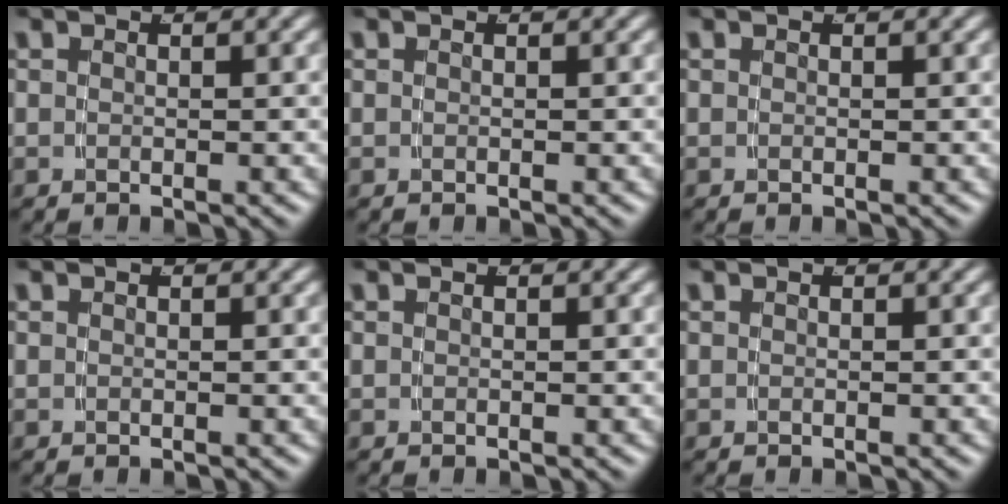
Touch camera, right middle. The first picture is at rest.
{"total": 0.0}
{"total": 0.0}
{"total": 0.0}
{"total": 0.0}
{"total": 0.0}